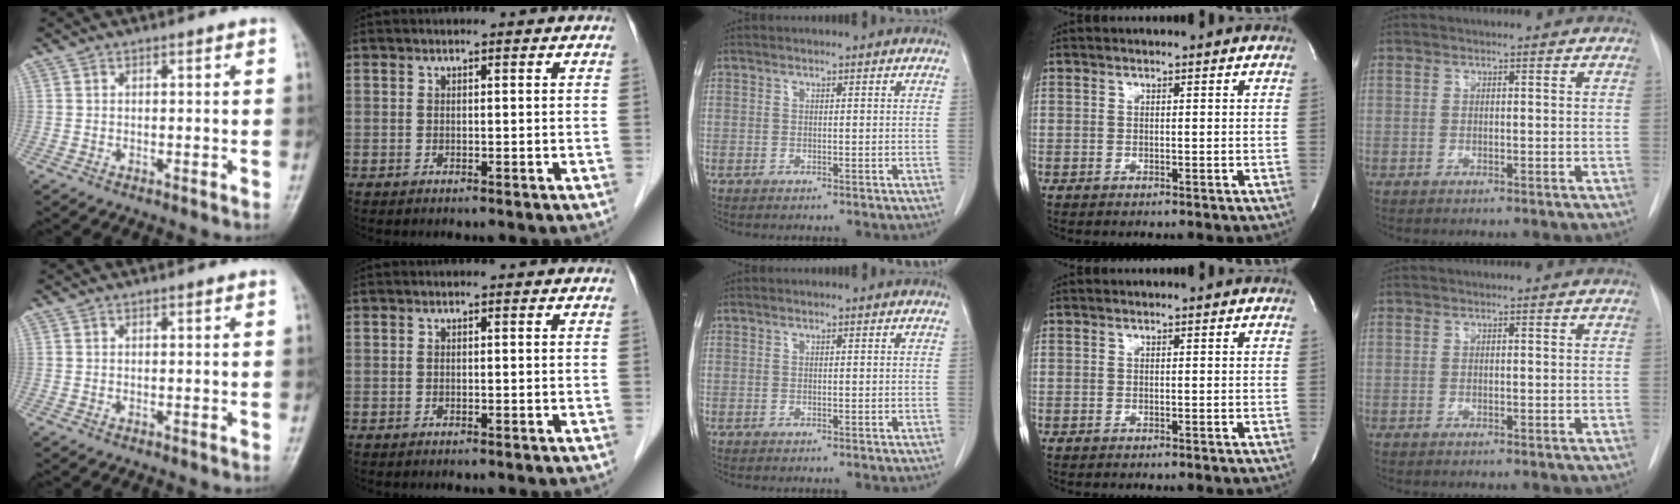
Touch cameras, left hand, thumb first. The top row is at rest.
{}